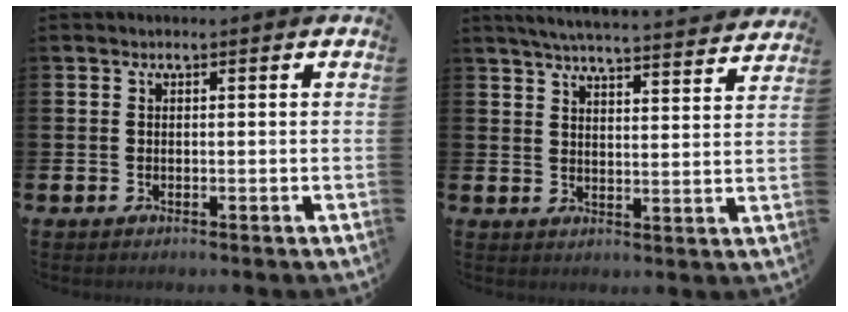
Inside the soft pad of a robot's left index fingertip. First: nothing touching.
{"total": 5.4, "force": [5.3, 0.0, 1.3], "torque": [-0.039, -0.039, 0.091]}